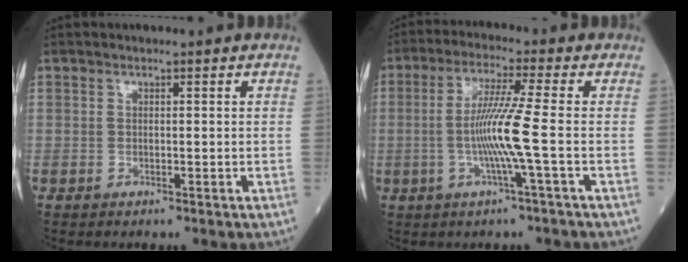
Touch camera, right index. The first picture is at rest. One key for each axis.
{"total": 8.0, "fx": -1.2, "fy": -1.6, "fz": 7.8, "tx": -0.157, "ty": -0.004, "tz": -0.026}